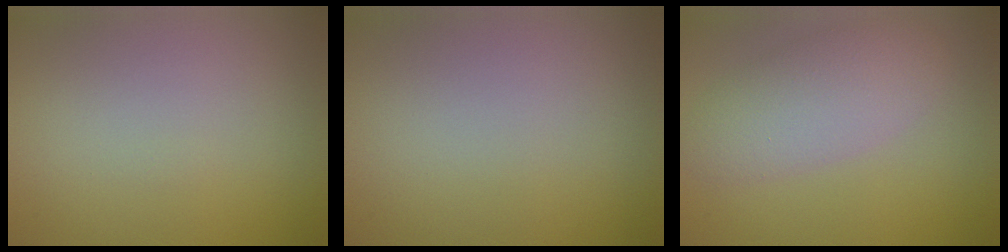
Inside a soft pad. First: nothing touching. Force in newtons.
{"total": 0.0}
{"total": 4.6, "press": 4.6, "slide": 0.0}